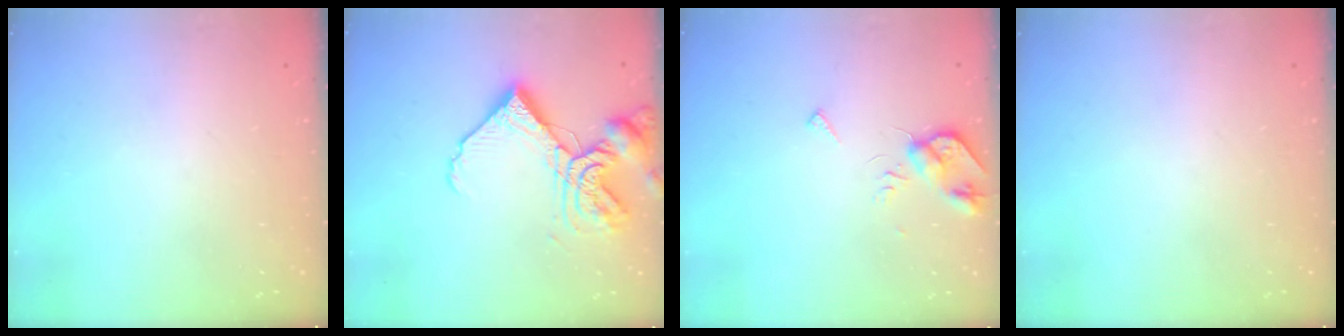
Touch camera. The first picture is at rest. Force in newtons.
{"total": 14.2, "press": 14.2, "slide": 1.6}
{"total": 6.5, "press": 6.5, "slide": 0.5}
{"total": 0.0}